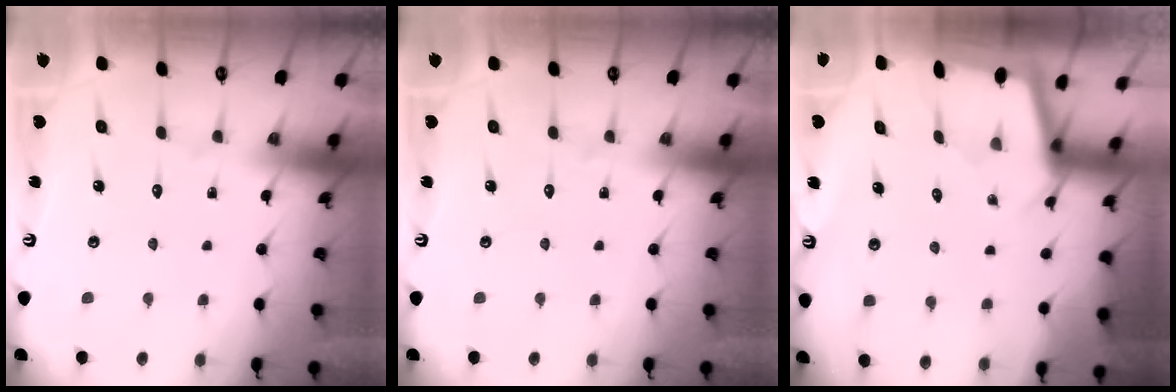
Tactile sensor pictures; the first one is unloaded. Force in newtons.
{"total": 0.0}
{"total": 1.6, "press": 1.6, "slide": 0.3}